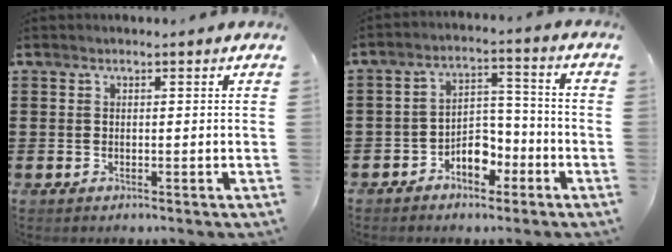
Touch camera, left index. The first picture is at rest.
{"total": 5.1, "force": [-3.4, 3.1, 2.3], "torque": [-0.040, 0.014, -0.065]}